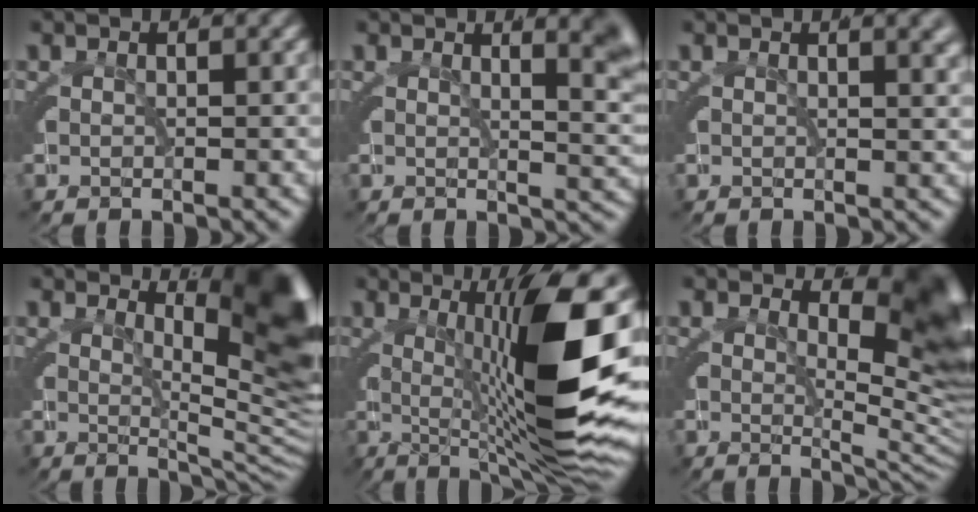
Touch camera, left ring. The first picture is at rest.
{"total": 4.8, "force": [1.8, 1.0, 4.3], "torque": [-0.020, 0.010, 0.024]}
{"total": 1.4, "force": [1.0, -0.3, 1.0], "torque": [-0.008, 0.003, 0.017]}
{"total": 11.1, "force": [0.6, 3.9, 10.4], "torque": [-0.078, 0.004, 0.010]}
{"total": 14.9, "force": [0.7, 4.0, 14.4], "torque": [-0.193, 0.018, 0.004]}
{"total": 8.5, "force": [0.7, 2.8, 8.0], "torque": [-0.053, -0.005, 0.013]}